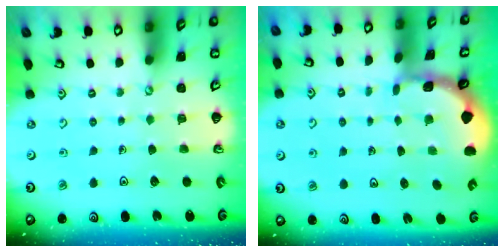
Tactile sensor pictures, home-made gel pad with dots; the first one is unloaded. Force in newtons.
{"total": 1.3, "press": 1.2, "slide": 0.1}